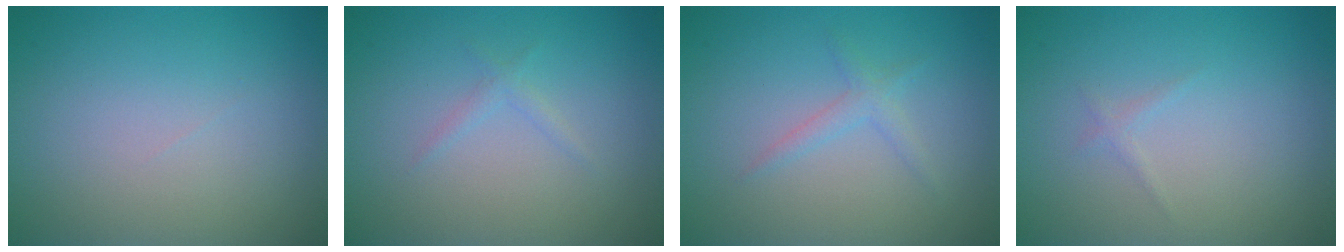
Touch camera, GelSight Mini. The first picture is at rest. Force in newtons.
{"total": 0.9, "press": 0.9, "slide": 0.1}
{"total": 1.3, "press": 1.3, "slide": 0.1}
{"total": 0.6, "press": 0.6, "slide": 0.0}